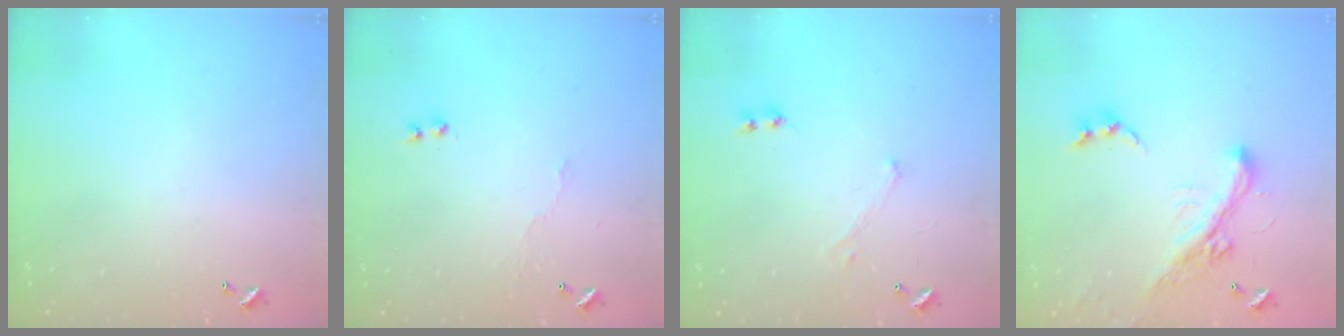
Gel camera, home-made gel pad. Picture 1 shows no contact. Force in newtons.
{"total": 3.5, "press": 3.4, "slide": 0.7}
{"total": 0.0}
{"total": 5.5, "press": 5.3, "slide": 1.5}